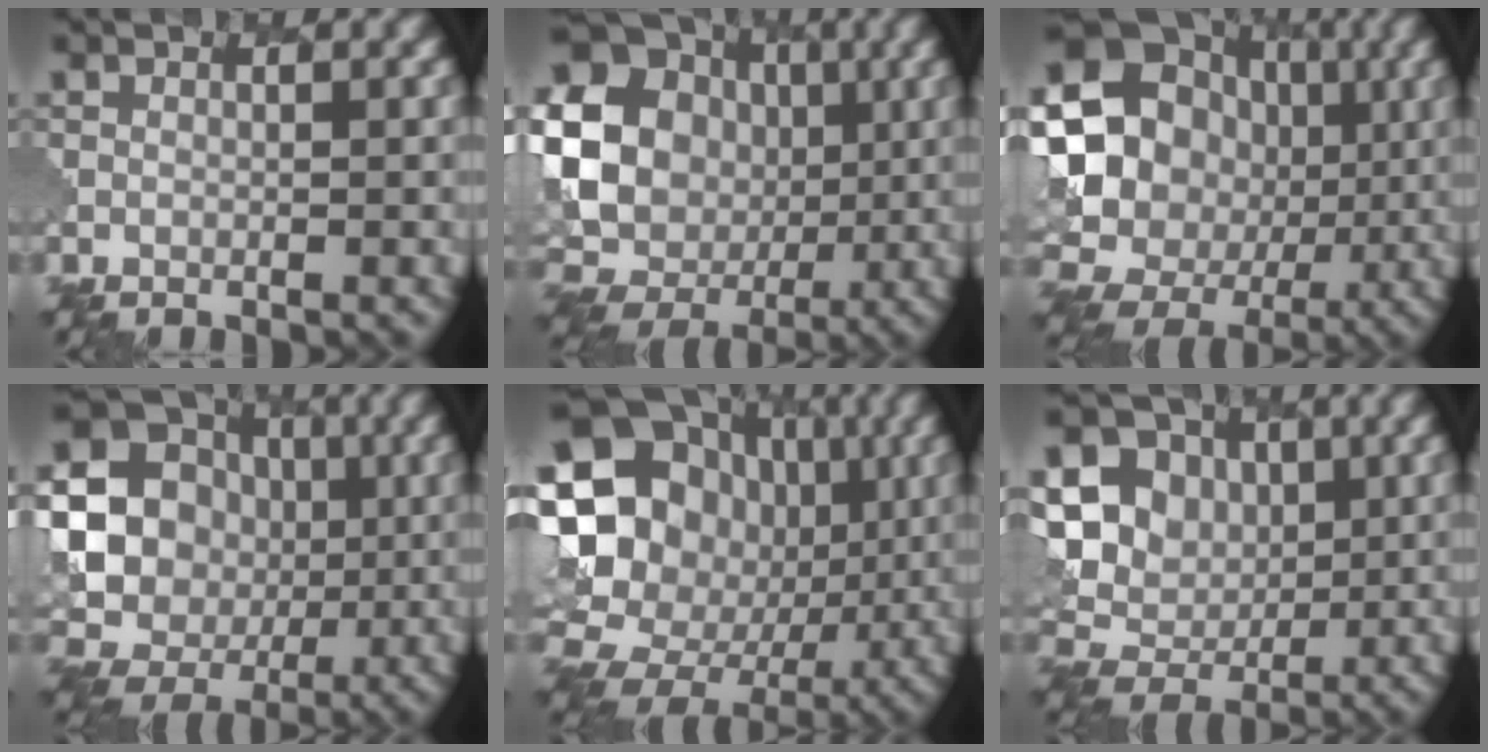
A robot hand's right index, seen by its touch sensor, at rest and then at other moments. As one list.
[{"total": 24.0, "force": [1.1, 22.6, 8.2], "torque": [-0.190, -0.003, -0.028]}, {"total": 21.0, "force": [-0.4, 19.3, 8.0], "torque": [-0.172, 0.023, -0.034]}, {"total": 22.1, "force": [0.0, 21.1, 6.6], "torque": [-0.156, 0.001, -0.044]}, {"total": 21.9, "force": [0.9, 19.3, 10.2], "torque": [-0.206, 0.044, -0.006]}, {"total": 11.2, "force": [2.9, 9.3, 5.5], "torque": [-0.124, 0.037, 0.031]}]